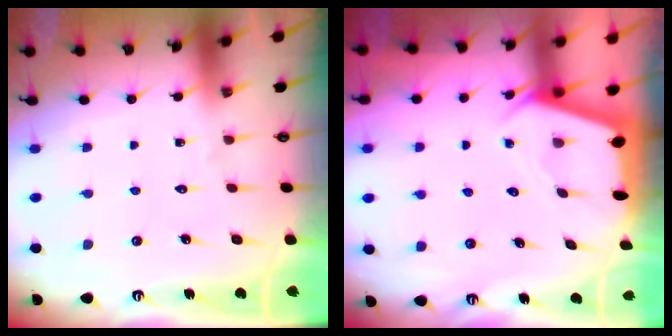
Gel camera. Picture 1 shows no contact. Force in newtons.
{"total": 2.5, "press": 2.5, "slide": 0.3}